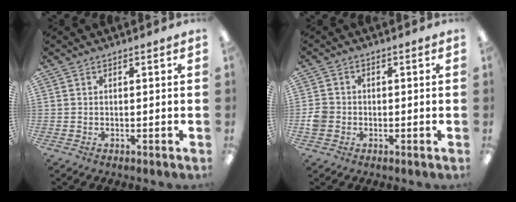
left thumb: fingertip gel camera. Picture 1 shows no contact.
{"total": 3.6, "force": [-0.6, 3.4, 1.2], "torque": [-0.013, 0.005, -0.012]}